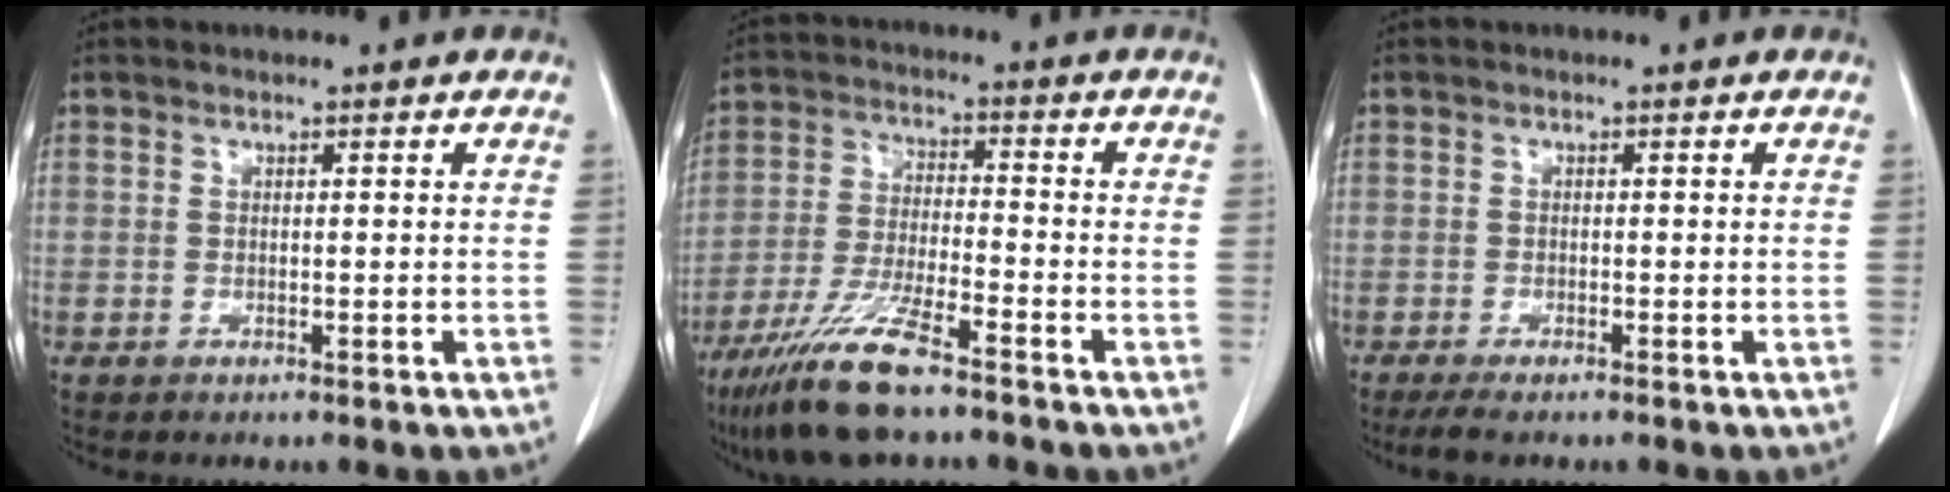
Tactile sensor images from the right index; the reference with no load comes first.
{"total": 11.2, "force": [-8.1, 1.0, 7.6], "torque": [-0.159, -0.031, -0.154]}
{"total": 2.6, "force": [-2.1, 0.3, 1.5], "torque": [-0.031, -0.009, -0.038]}